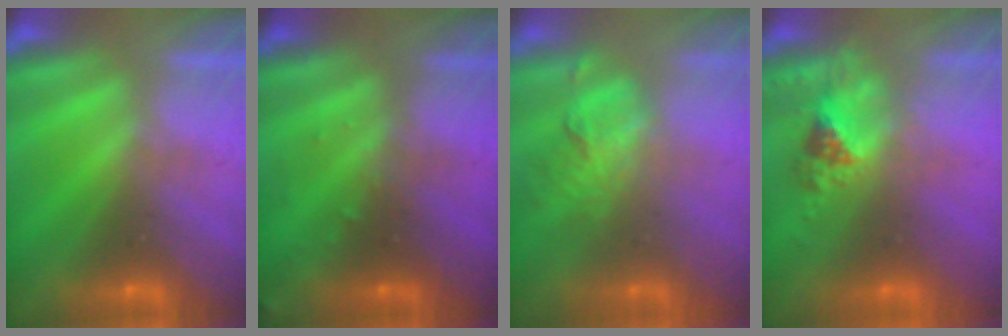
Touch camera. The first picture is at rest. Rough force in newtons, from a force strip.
{"total": 2.7}
{"total": 1.8}
{"total": 2.4}